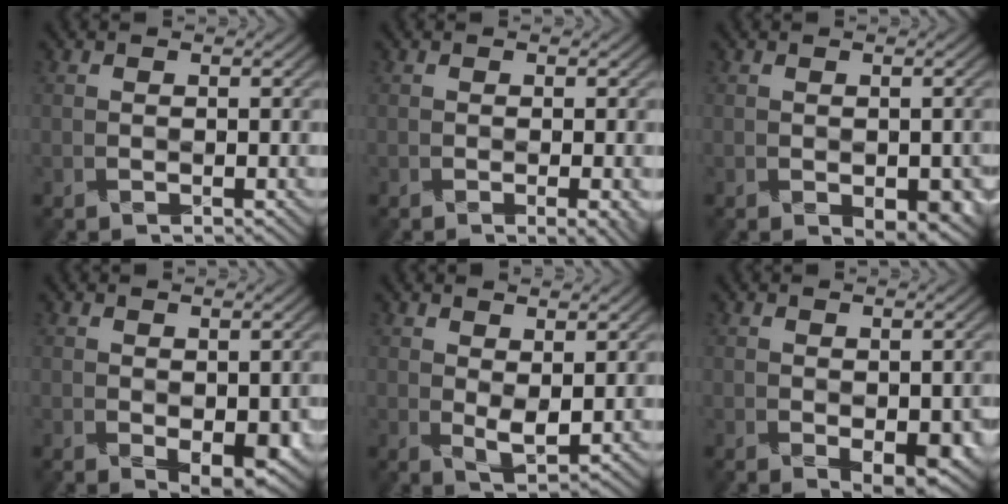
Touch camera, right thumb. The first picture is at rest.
{"total": 2.0, "force": [-0.7, 0.6, 1.8], "torque": [-0.024, -0.002, -0.009]}
{"total": 3.6, "force": [-1.4, 1.9, 2.7], "torque": [-0.042, -0.015, -0.015]}
{"total": 3.7, "force": [-0.9, 1.9, 3.0], "torque": [-0.048, -0.011, -0.010]}
{"total": 2.7, "force": [1.1, 1.0, 2.3], "torque": [-0.046, -0.004, 0.021]}
{"total": 3.4, "force": [-0.9, 1.7, 2.8], "torque": [-0.044, -0.012, -0.010]}